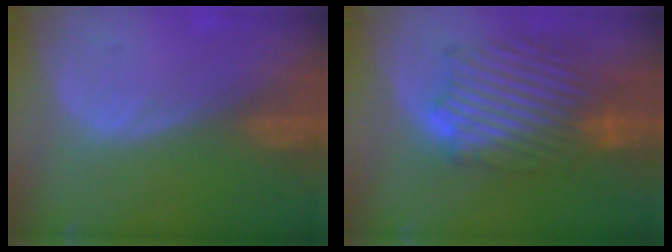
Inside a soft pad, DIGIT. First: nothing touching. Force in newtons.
{"total": 10.2, "press": 10.2, "slide": 0.4}